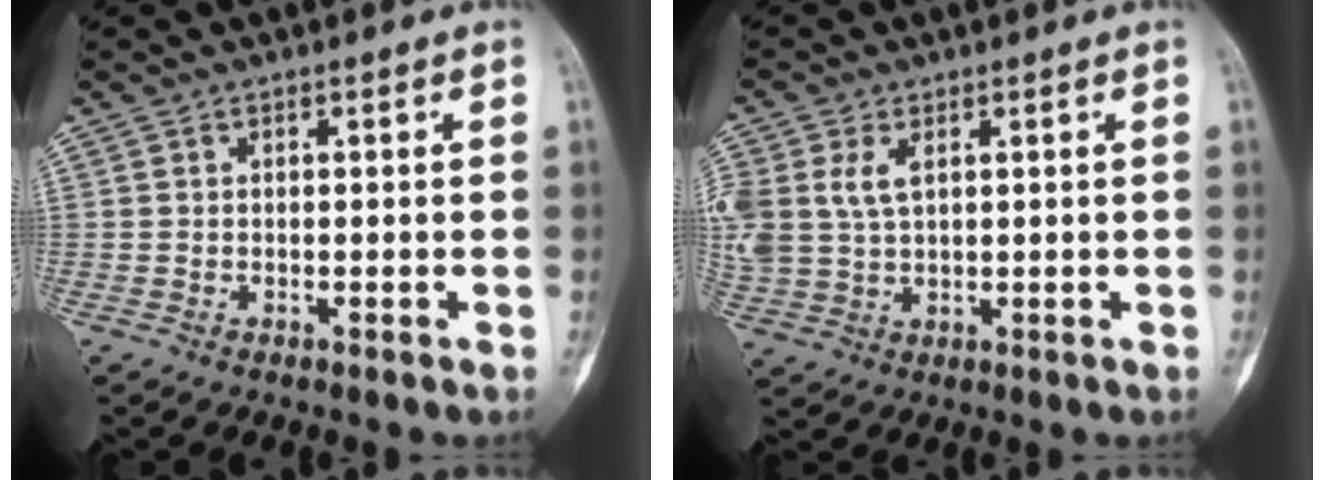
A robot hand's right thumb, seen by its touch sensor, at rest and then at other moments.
{"total": 9.5, "force": [2.8, 6.0, 6.8], "torque": [-0.169, 0.002, 0.065]}